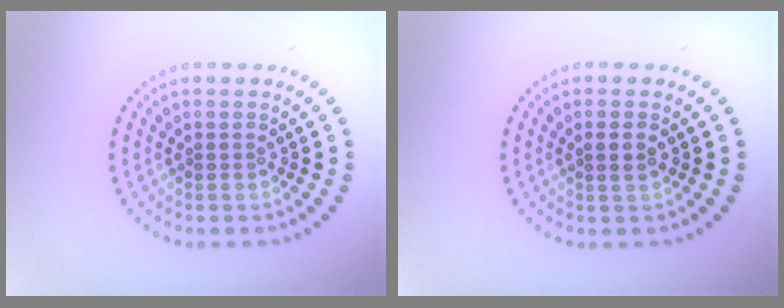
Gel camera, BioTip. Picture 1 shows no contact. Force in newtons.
{"total": 1.2, "press": 1.0, "slide": 0.6}